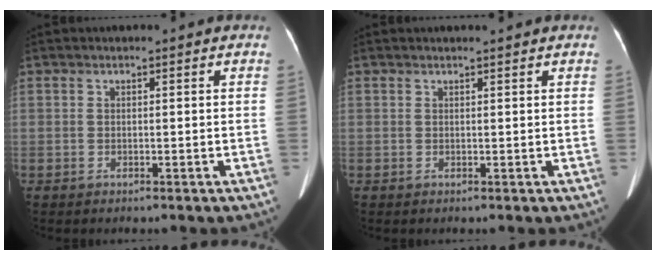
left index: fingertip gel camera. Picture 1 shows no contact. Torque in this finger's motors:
{"motor_torque": [0.04, 0.03, 0.05, 0.02]}